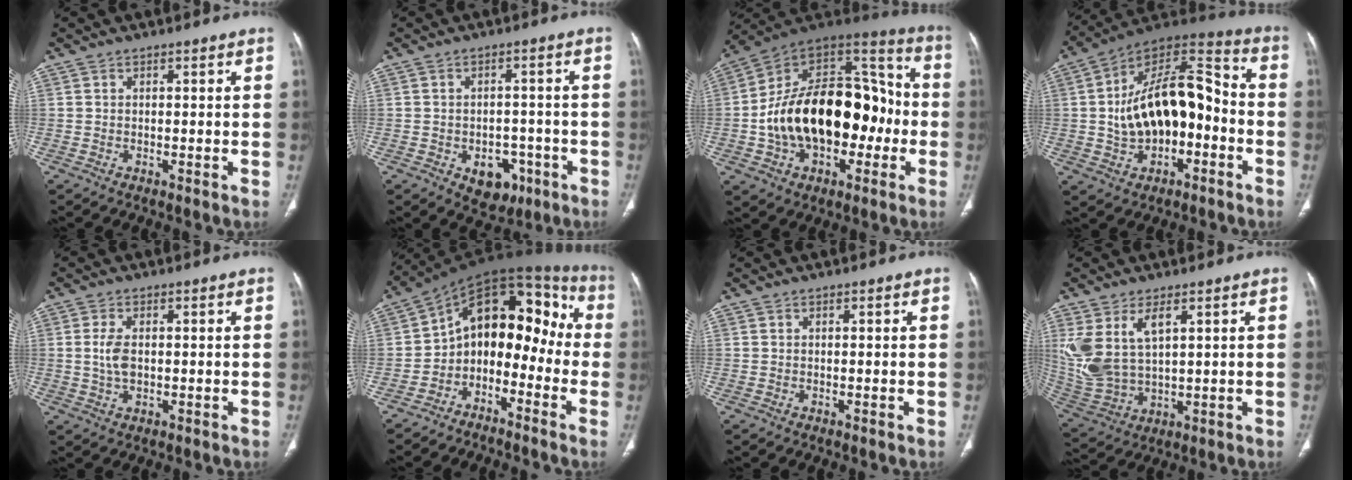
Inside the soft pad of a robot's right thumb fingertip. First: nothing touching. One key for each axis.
{"total": 7.4, "fx": -3.1, "fy": 5.3, "fz": 4.1, "tx": -0.024, "ty": 0.021, "tz": -0.032}
{"total": 28.7, "fx": -3.8, "fy": 17.5, "fz": 22.5, "tx": -0.352, "ty": 0.052, "tz": -0.052}
{"total": 20.6, "fx": -2.1, "fy": 11.7, "fz": 16.8, "tx": -0.254, "ty": 0.049, "tz": -0.035}
{"total": 4.1, "fx": 0.2, "fy": 2.3, "fz": 3.4, "tx": -0.074, "ty": 0.001, "tz": 0.005}
{"total": 15.6, "fx": -3.7, "fy": 10.4, "fz": 11.0, "tx": -0.114, "ty": 0.104, "tz": -0.071}
{"total": 0.0}
{"total": 12.4, "fx": 4.6, "fy": 6.5, "fz": 9.5, "tx": -0.210, "ty": -0.015, "tz": 0.111}